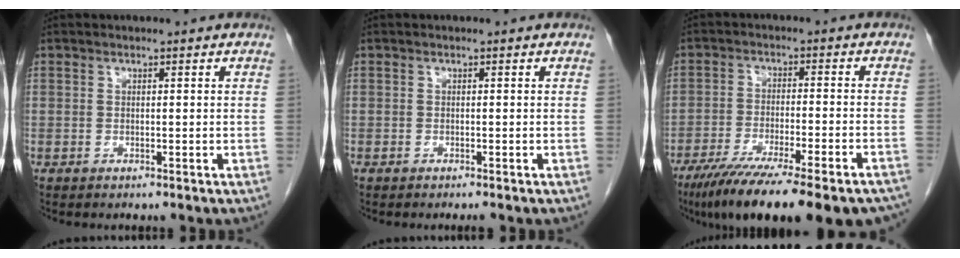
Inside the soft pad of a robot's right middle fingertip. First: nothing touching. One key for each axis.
{"total": 0.6, "fx": -0.5, "fy": 0.0, "fz": 0.3, "tx": -0.006, "ty": -0.001, "tz": -0.009}
{"total": 23.3, "fx": -18.7, "fy": 3.1, "fz": 13.6, "tx": -0.158, "ty": -0.038, "tz": -0.262}